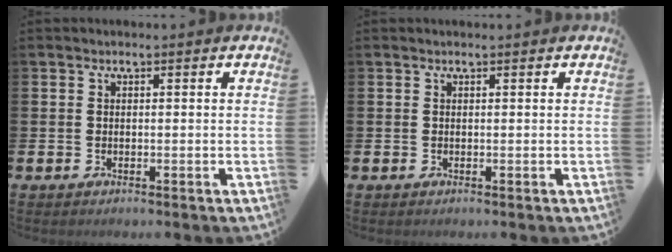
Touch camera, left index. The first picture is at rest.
{"total": 0.0}